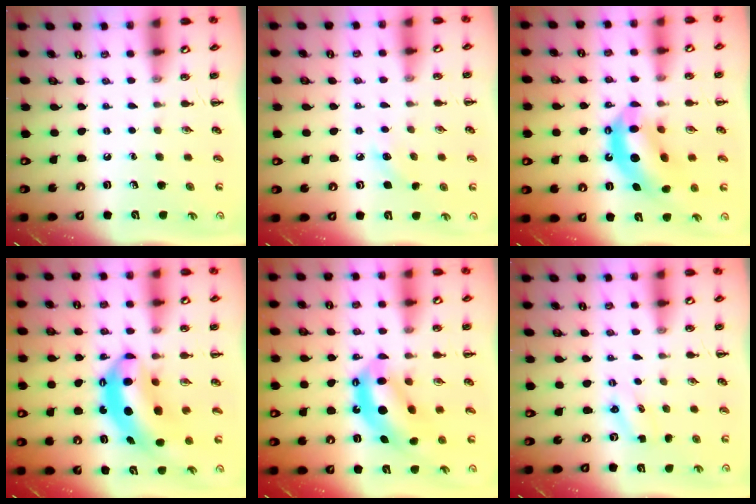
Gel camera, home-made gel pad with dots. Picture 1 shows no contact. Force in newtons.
{"total": 5.8, "press": 5.6, "slide": 1.4}
{"total": 12.4, "press": 12.0, "slide": 3.2}
{"total": 9.5, "press": 9.2, "slide": 2.5}
{"total": 11.8, "press": 11.4, "slide": 3.0}
{"total": 2.3, "press": 2.2, "slide": 0.7}